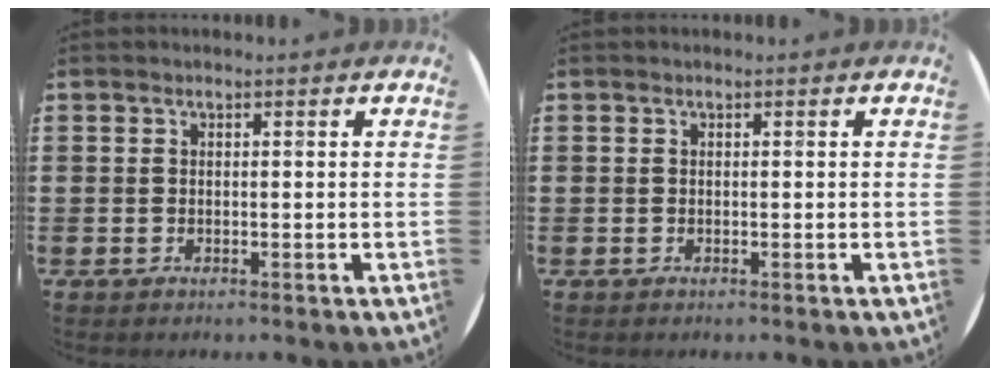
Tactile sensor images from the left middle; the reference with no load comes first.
{"total": 0.0}